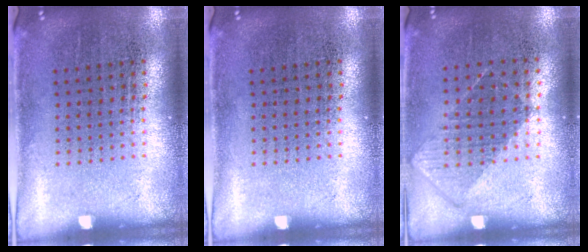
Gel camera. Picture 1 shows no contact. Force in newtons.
{"total": 0.0}
{"total": 0.8, "press": 0.6, "slide": 0.4}